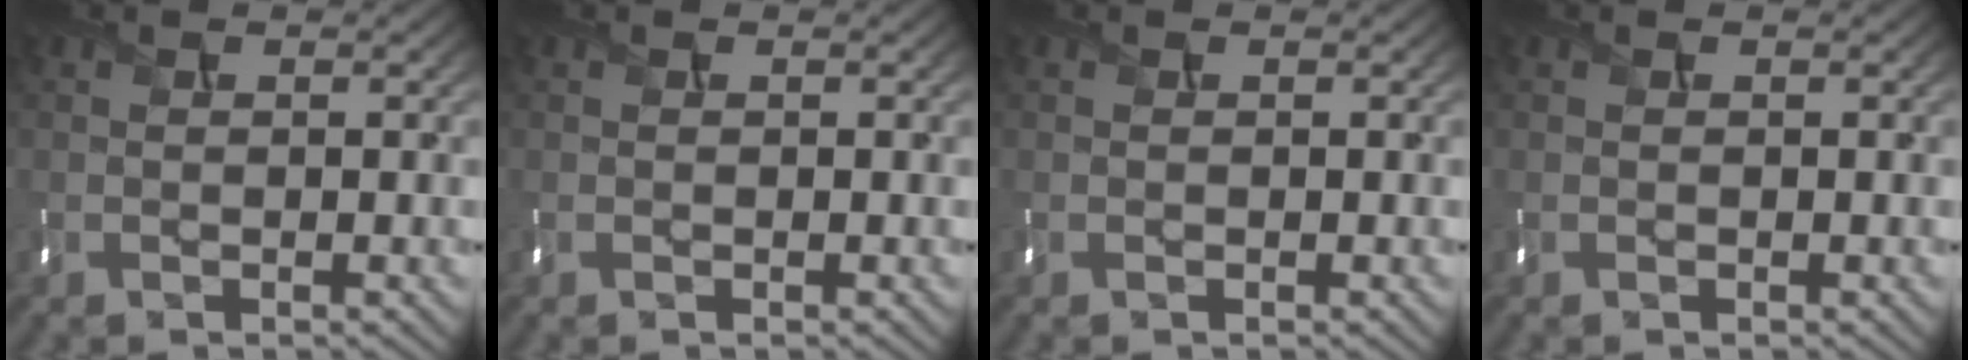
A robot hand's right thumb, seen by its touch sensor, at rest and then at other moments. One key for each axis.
{"total": 0.0}
{"total": 0.0}
{"total": 0.0}